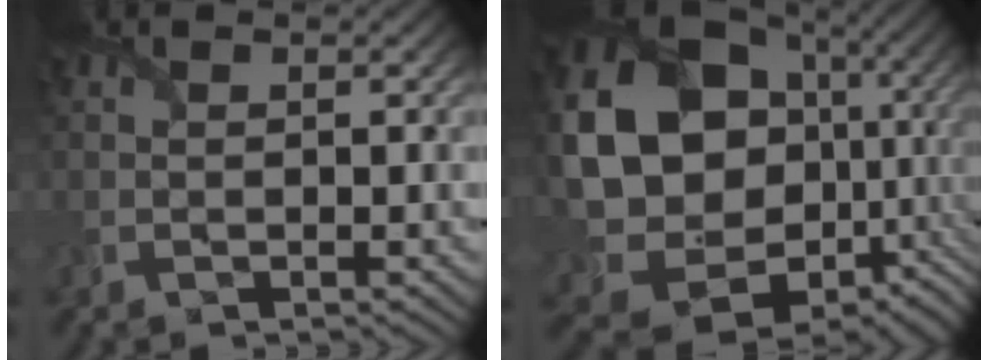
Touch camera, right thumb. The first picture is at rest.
{"total": 21.1, "force": [1.8, 17.1, 12.3], "torque": [-0.289, -0.038, 0.075]}